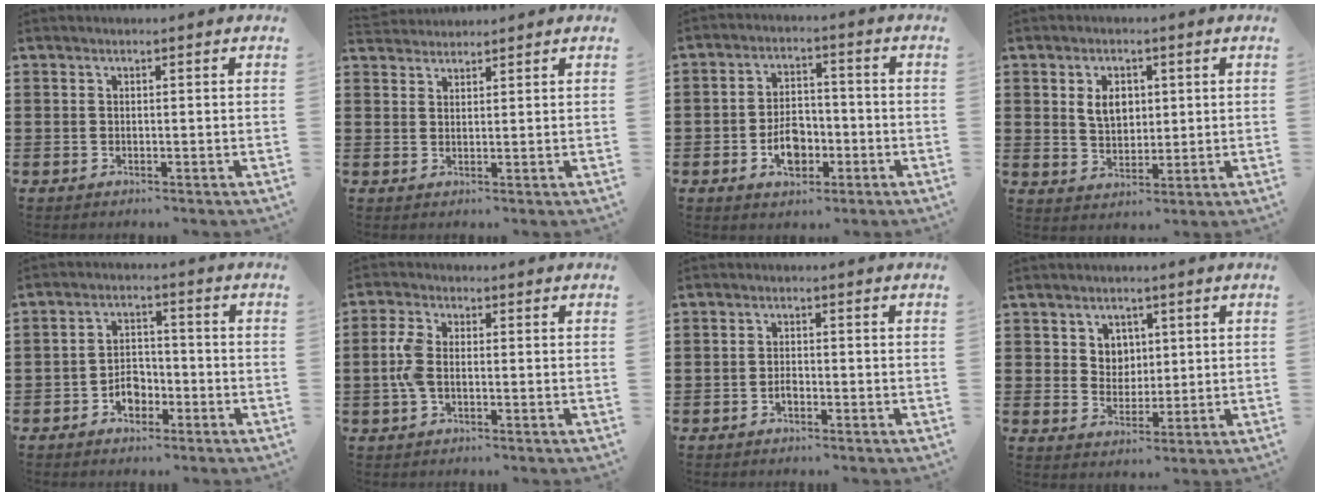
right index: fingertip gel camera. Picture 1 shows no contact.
{"total": 2.0, "force": [2.0, 0.1, -0.4], "torque": [0.003, 0.001, 0.040]}
{"total": 6.0, "force": [-2.2, 3.8, 4.1], "torque": [-0.071, 0.000, -0.044]}
{"total": 4.5, "force": [1.1, 3.2, 3.0], "torque": [-0.062, 0.009, 0.017]}
{"total": 3.9, "force": [-2.1, 2.7, 1.9], "torque": [-0.039, 0.007, -0.042]}
{"total": 4.7, "force": [-0.4, 2.5, 3.9], "torque": [-0.103, -0.005, -0.015]}
{"total": 1.5, "force": [-0.9, 0.9, 0.9], "torque": [-0.021, -0.001, -0.016]}
{"total": 4.0, "force": [1.8, 3.5, 0.6], "torque": [-0.021, 0.008, 0.031]}